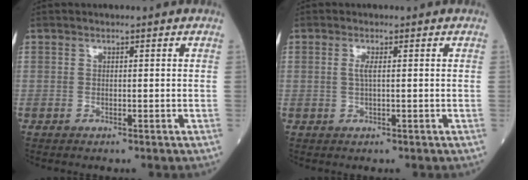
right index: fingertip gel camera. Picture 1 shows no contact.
{"total": 1.3, "force": [0.2, 0.0, 1.3], "torque": [-0.033, 0.000, 0.003]}